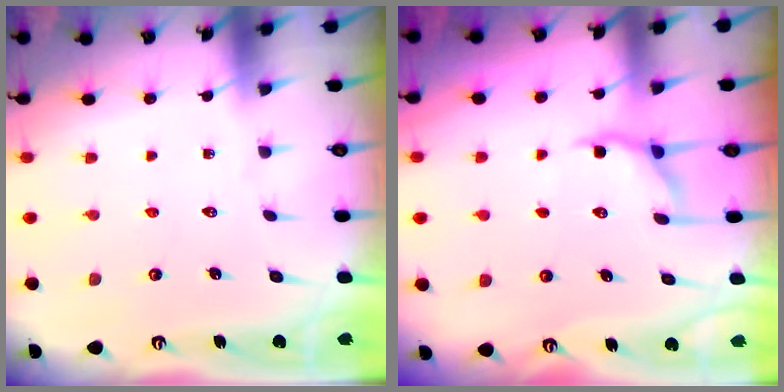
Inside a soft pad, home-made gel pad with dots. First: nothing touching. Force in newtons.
{"total": 5.0, "press": 4.5, "slide": 2.3}